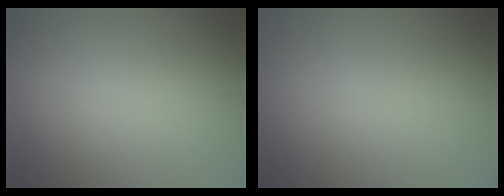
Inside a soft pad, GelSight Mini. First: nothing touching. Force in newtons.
{"total": 0.0}